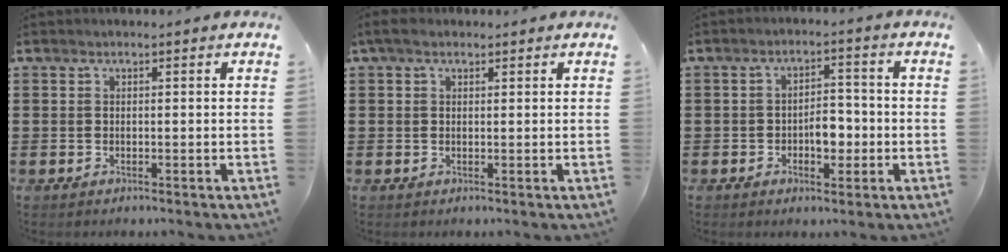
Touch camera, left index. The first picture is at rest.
{"total": 1.7, "force": [0.8, 1.0, 1.0], "torque": [-0.023, 0.006, 0.014]}
{"total": 4.6, "force": [-1.1, 2.5, 3.7], "torque": [-0.051, 0.001, -0.025]}